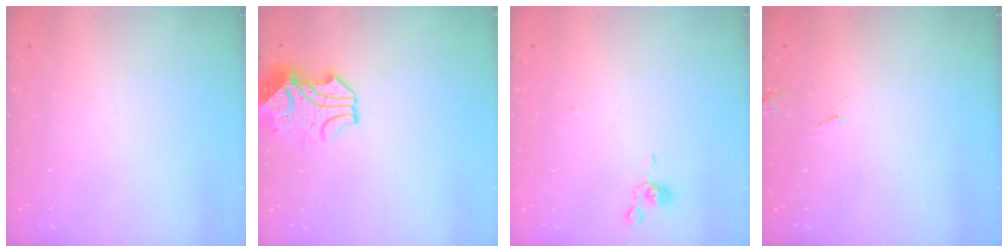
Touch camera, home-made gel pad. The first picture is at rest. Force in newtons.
{"total": 2.2, "press": 1.9, "slide": 1.1}
{"total": 0.5, "press": 0.1, "slide": 0.5}
{"total": 3.9, "press": 3.9, "slide": 0.4}